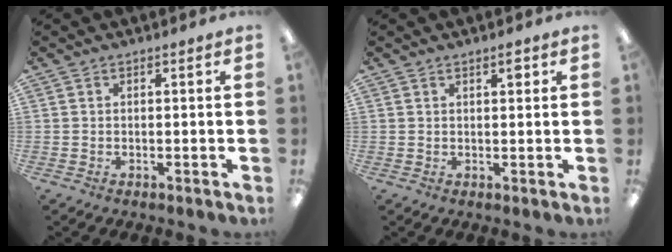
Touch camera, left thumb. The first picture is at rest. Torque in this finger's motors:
{"motor_torque": [-0.13, 0.00, -0.03, 0.15, 0.02]}